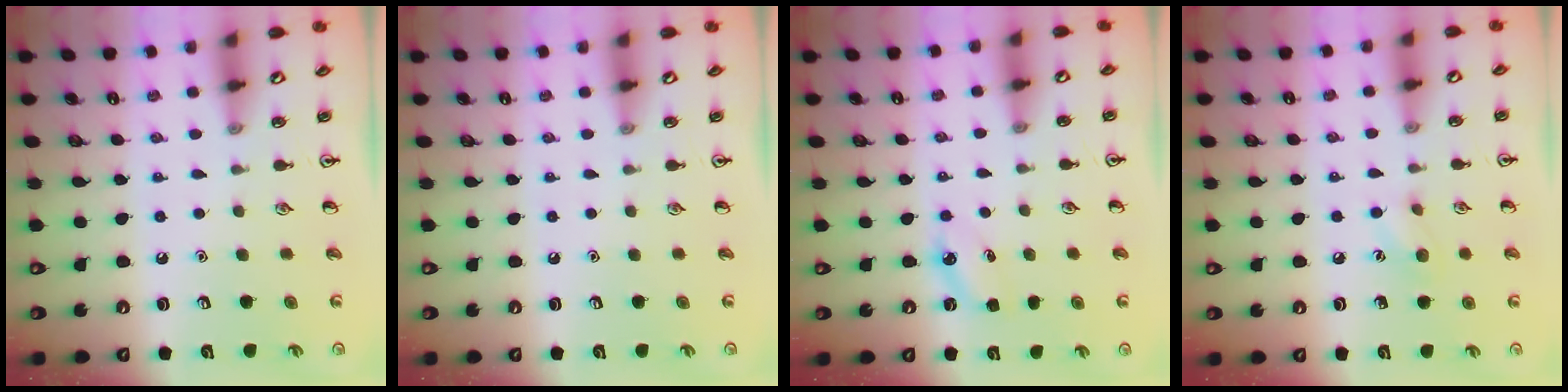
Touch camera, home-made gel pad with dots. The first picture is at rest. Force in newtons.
{"total": 0.0}
{"total": 4.6, "press": 4.4, "slide": 1.4}
{"total": 7.5, "press": 7.3, "slide": 1.9}